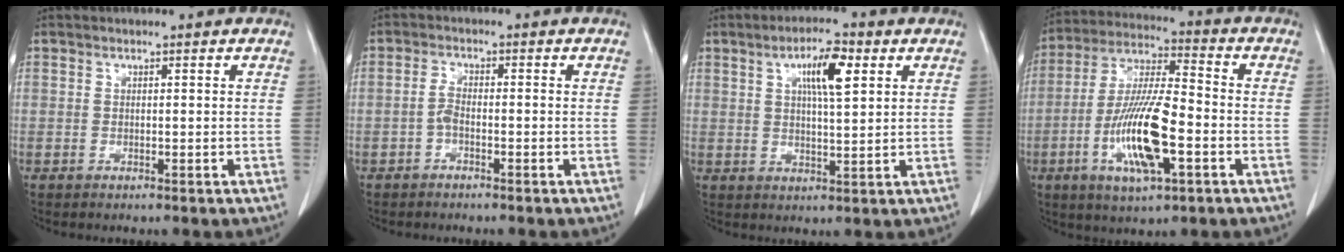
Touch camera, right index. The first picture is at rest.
{"total": 2.0, "force": [-1.0, 0.6, 1.6], "torque": [-0.031, 0.004, -0.023]}
{"total": 7.3, "force": [2.6, 1.5, 6.7], "torque": [-0.117, 0.011, 0.041]}
{"total": 14.5, "force": [-4.5, 3.0, 13.5], "torque": [-0.270, -0.005, -0.080]}